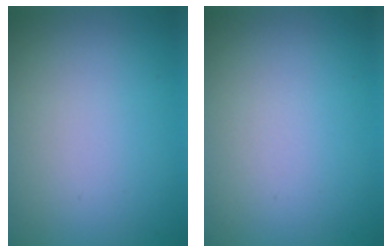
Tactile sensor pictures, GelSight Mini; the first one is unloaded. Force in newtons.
{"total": 0.0}